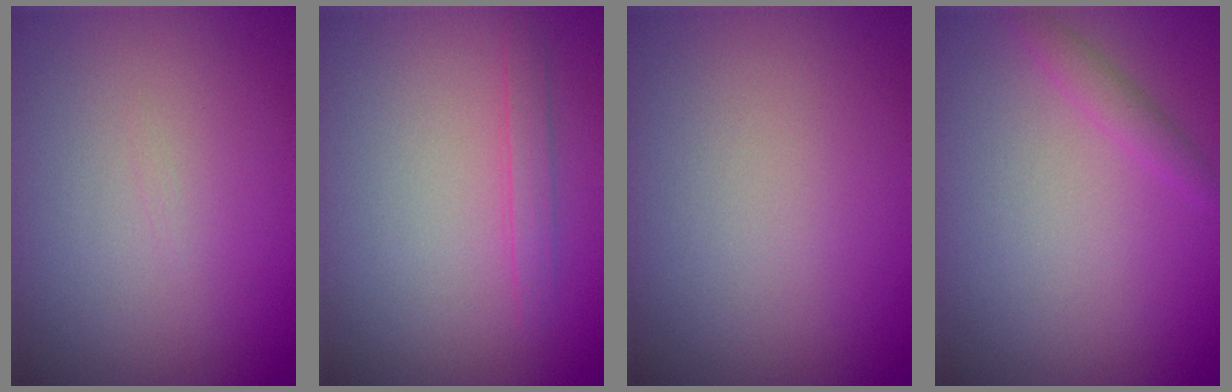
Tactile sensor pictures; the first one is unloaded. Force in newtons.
{"total": 1.3, "press": 1.3, "slide": 0.2}
{"total": 0.0}
{"total": 1.3, "press": 1.3, "slide": 0.1}